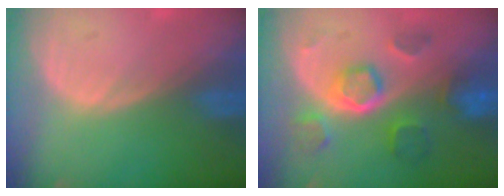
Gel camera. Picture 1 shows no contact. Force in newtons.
{"total": 8.5, "press": 7.7, "slide": 3.7}